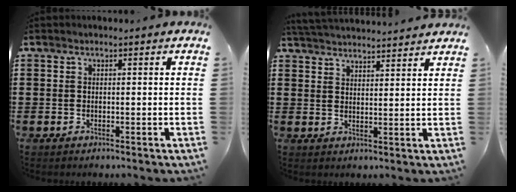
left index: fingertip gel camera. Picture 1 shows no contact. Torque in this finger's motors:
{"motor_torque": [2.14, 0.00, 0.13, 0.07]}